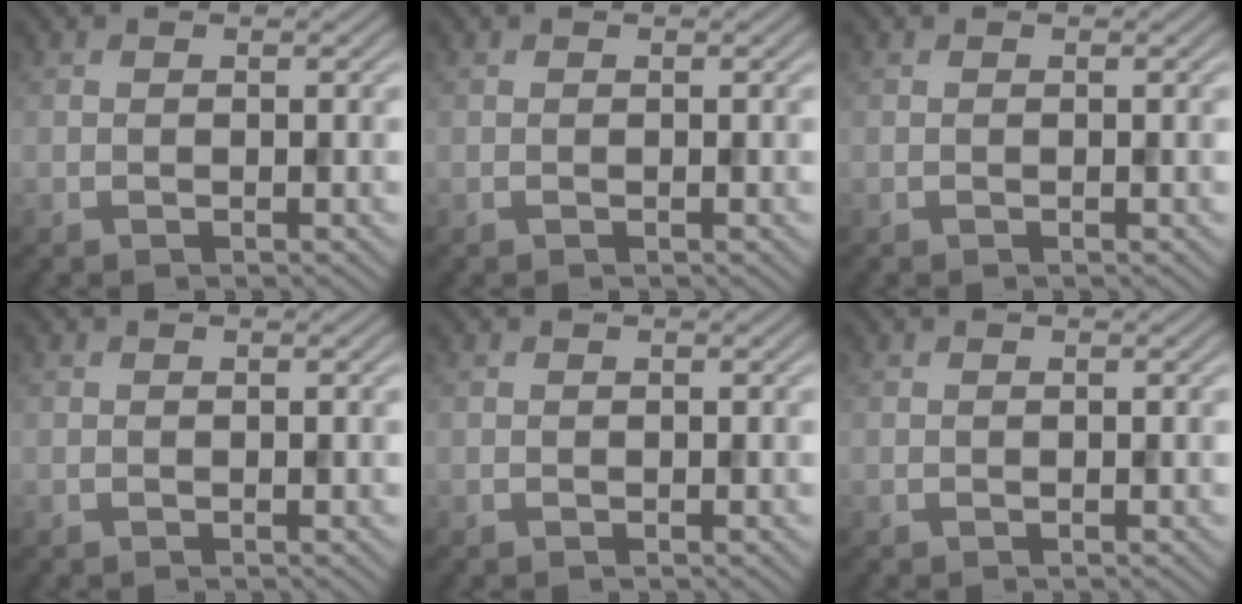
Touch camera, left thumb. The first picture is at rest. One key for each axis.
{"total": 0.0}
{"total": 0.0}
{"total": 0.0}
{"total": 0.0}
{"total": 0.0}